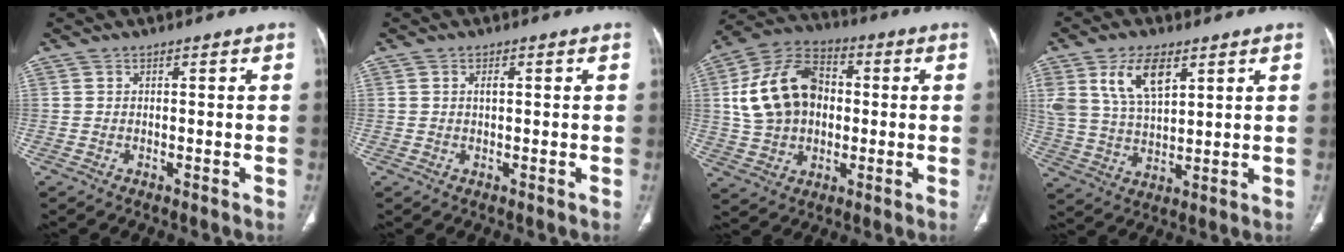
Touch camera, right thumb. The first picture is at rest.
{"total": 1.2, "force": [0.3, 0.6, 1.0], "torque": [-0.018, 0.002, 0.004]}
{"total": 16.7, "force": [1.4, 12.2, 11.3], "torque": [-0.187, 0.024, 0.023]}
{"total": 10.8, "force": [5.3, 5.3, 7.7], "torque": [-0.138, -0.019, 0.110]}